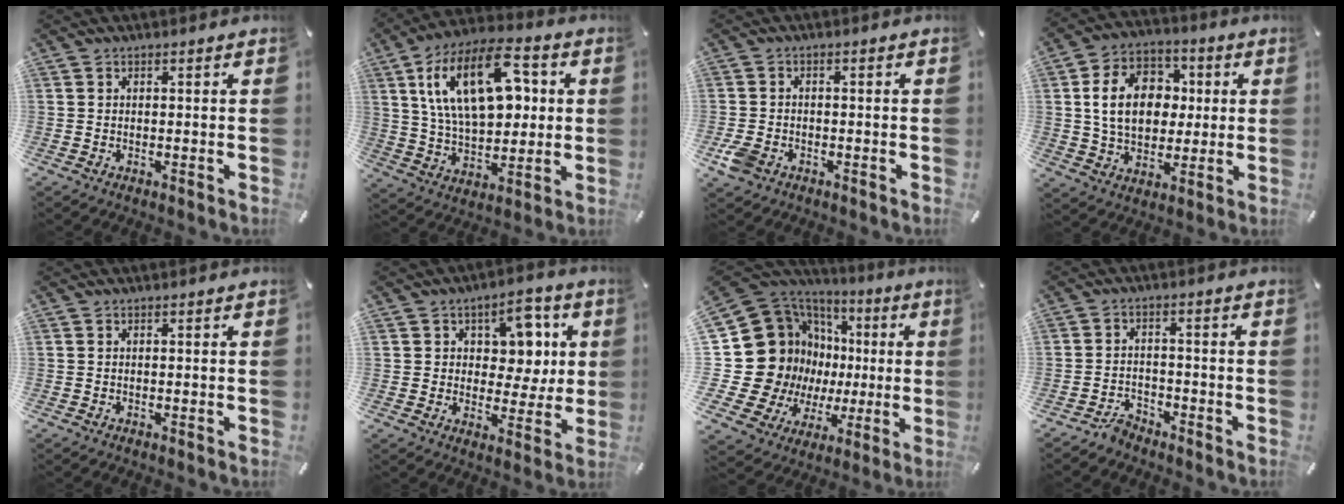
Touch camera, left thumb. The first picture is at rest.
{"total": 21.0, "force": [6.7, 11.9, 16.0], "torque": [-0.299, -0.003, 0.106]}
{"total": 4.3, "force": [-2.2, 3.0, 2.2], "torque": [-0.061, 0.003, -0.046]}
{"total": 15.0, "force": [1.7, 11.8, 9.1], "torque": [-0.166, 0.015, 0.031]}
{"total": 0.0}
{"total": 9.8, "force": [3.4, 7.8, 4.9], "torque": [-0.057, -0.020, 0.058]}
{"total": 25.4, "force": [3.3, 20.5, 14.6], "torque": [-0.295, -0.061, 0.117]}
{"total": 3.8, "force": [-3.4, 1.6, 0.7], "torque": [-0.018, 0.020, -0.069]}